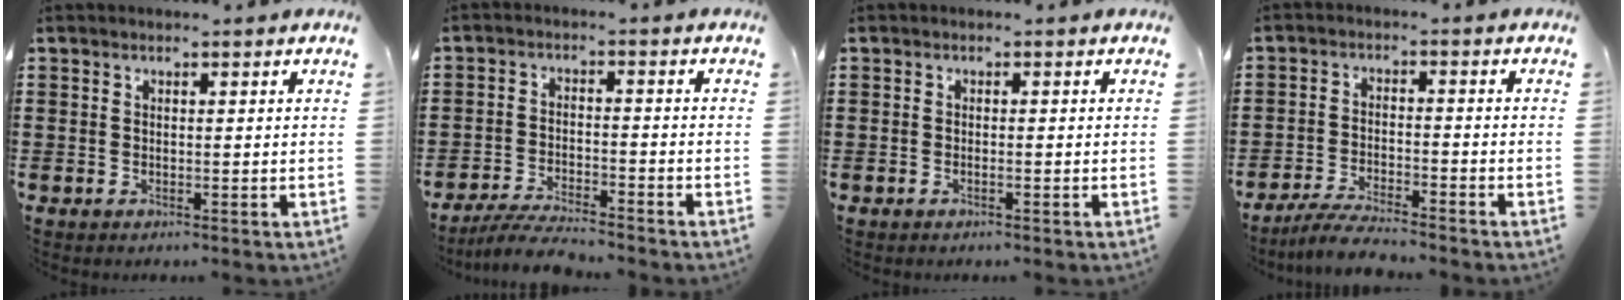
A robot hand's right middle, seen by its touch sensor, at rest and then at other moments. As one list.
[{"total": 5.0, "force": [-4.8, 0.2, 1.6], "torque": [-0.032, -0.004, -0.095]}, {"total": 0.6, "force": [-0.4, 0.0, 0.5], "torque": [-0.009, -0.001, -0.007]}, {"total": 4.8, "force": [-4.4, 0.2, 1.9], "torque": [-0.045, -0.007, -0.089]}]